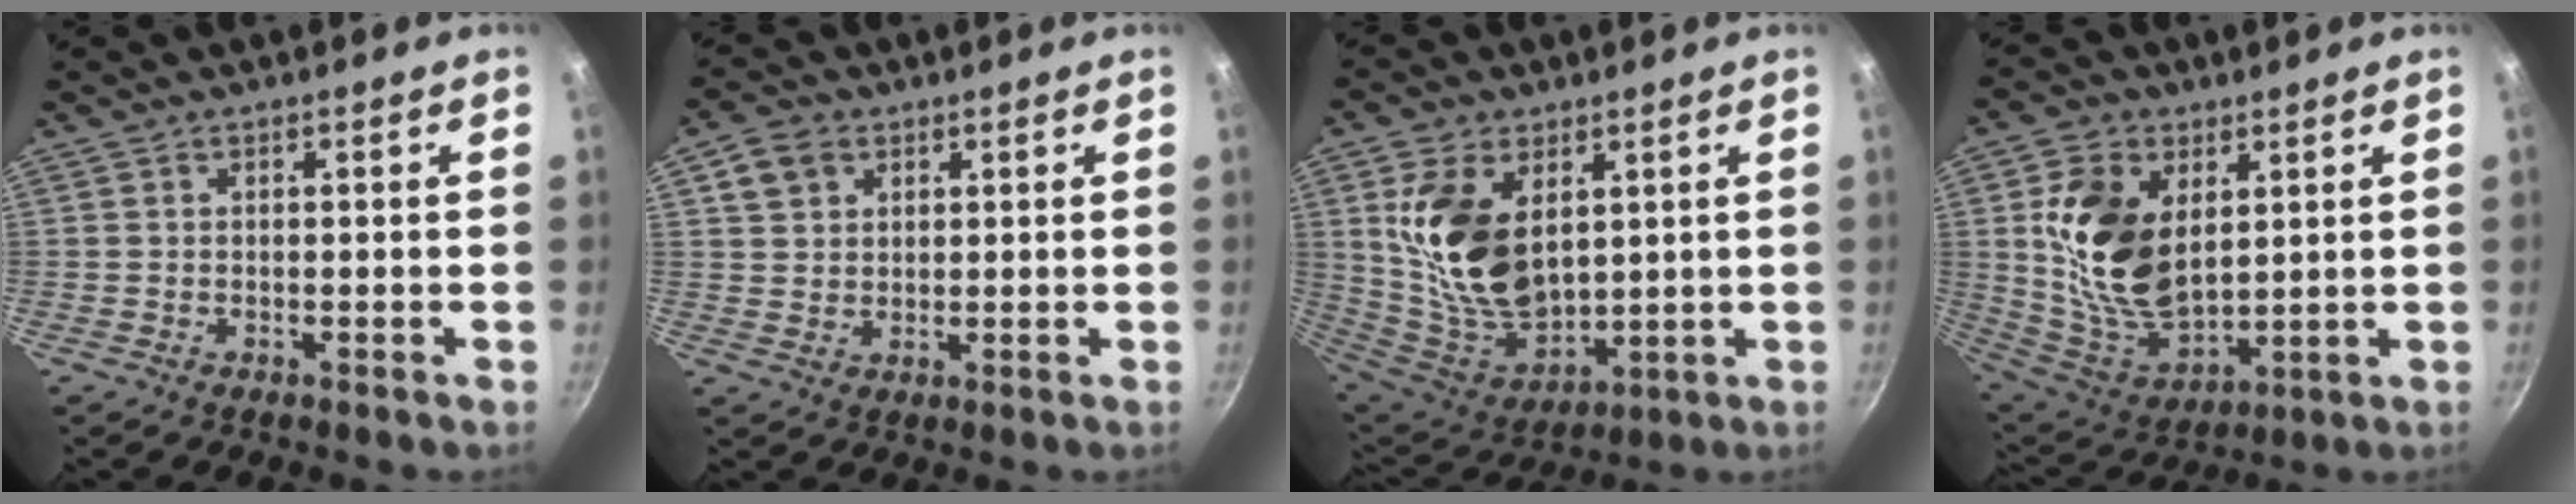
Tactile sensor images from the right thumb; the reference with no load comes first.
{"total": 5.8, "force": [2.5, 4.6, 2.5], "torque": [-0.027, 0.001, 0.043]}
{"total": 17.2, "force": [4.6, 10.7, 12.6], "torque": [-0.215, -0.043, 0.104]}
{"total": 16.9, "force": [4.0, 10.7, 12.5], "torque": [-0.216, -0.028, 0.090]}